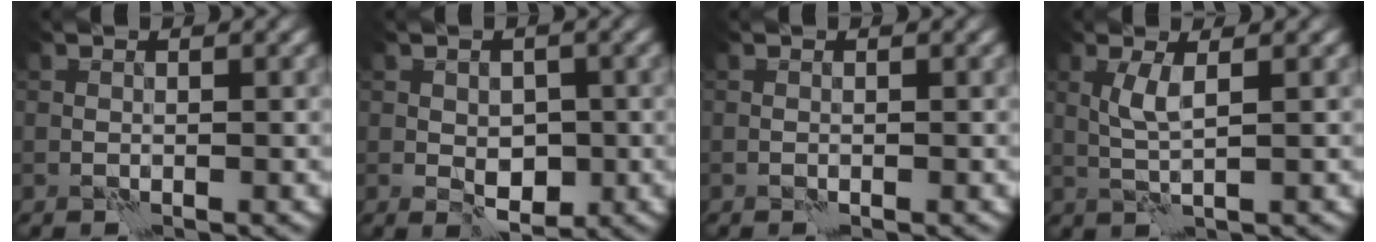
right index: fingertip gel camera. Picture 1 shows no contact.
{"total": 3.3, "force": [-0.7, 2.2, 2.3], "torque": [-0.030, -0.005, -0.012]}
{"total": 0.0}
{"total": 2.1, "force": [0.6, 0.1, 2.0], "torque": [-0.048, 0.005, 0.013]}